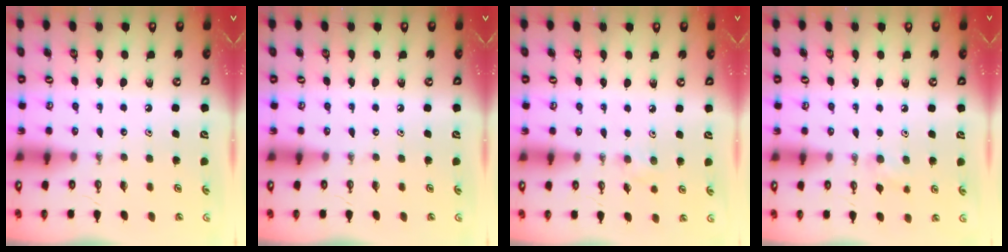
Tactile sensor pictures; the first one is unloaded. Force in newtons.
{"total": 0.0}
{"total": 5.8, "press": 5.4, "slide": 2.0}
{"total": 7.8, "press": 7.0, "slide": 3.5}